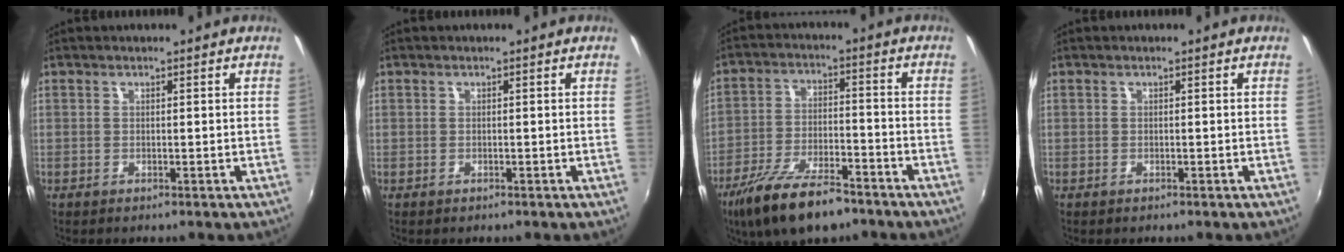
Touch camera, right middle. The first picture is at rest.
{"total": 0.6, "force": [-0.3, 0.5, 0.0], "torque": [0.002, -0.003, -0.006]}
{"total": 14.8, "force": [-10.7, 5.0, 8.9], "torque": [-0.191, -0.030, -0.190]}
{"total": 0.0}